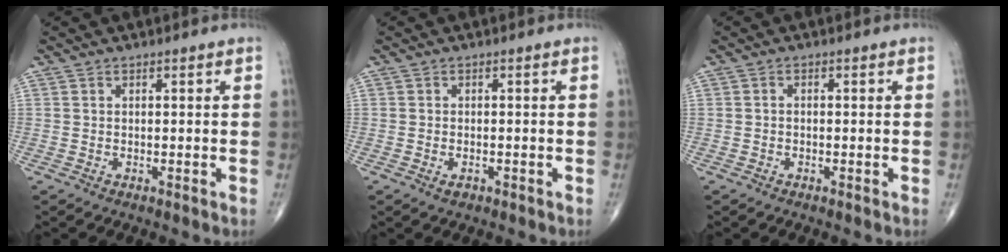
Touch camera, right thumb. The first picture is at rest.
{"total": 1.3, "force": [-0.7, 0.7, 0.8], "torque": [-0.015, 0.004, -0.009]}
{"total": 0.5, "force": [-0.2, 0.3, 0.4], "torque": [-0.004, 0.001, -0.009]}